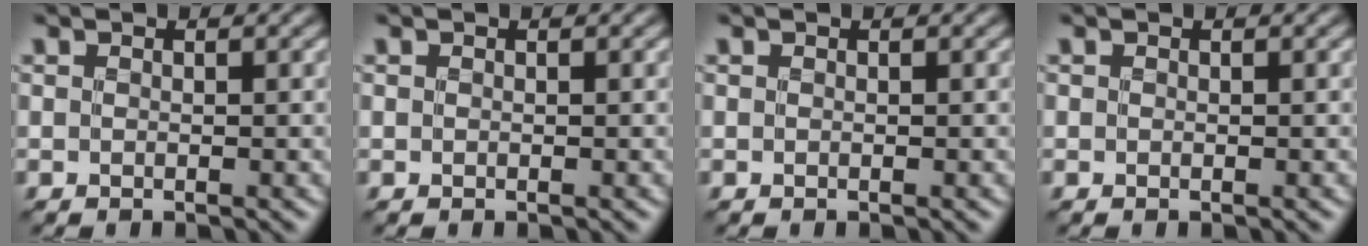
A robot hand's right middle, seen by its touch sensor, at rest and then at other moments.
{"total": 0.0}
{"total": 0.0}
{"total": 0.0}